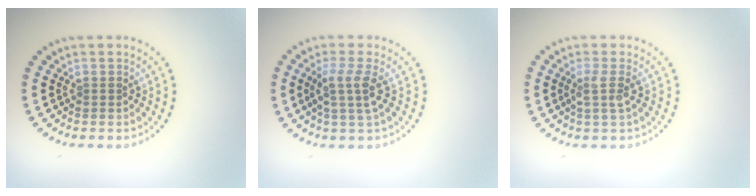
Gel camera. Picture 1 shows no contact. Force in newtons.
{"total": 2.6, "press": 2.1, "slide": 1.6}
{"total": 1.8, "press": 1.4, "slide": 1.1}